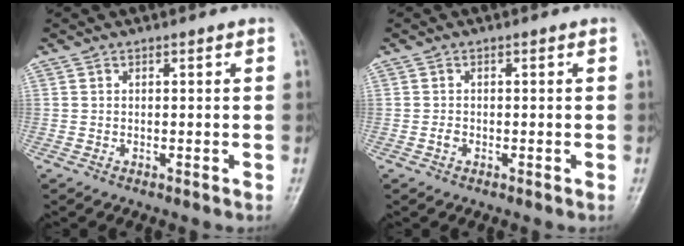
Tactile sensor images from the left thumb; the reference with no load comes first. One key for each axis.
{"total": 1.3, "fx": -0.4, "fy": 1.0, "fz": 0.7, "tx": -0.010, "ty": 0.003, "tz": -0.009}